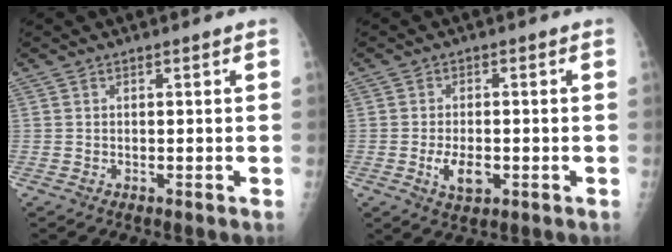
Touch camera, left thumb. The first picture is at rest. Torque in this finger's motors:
{"motor_torque": [-0.56, 0.70, 0.47, 0.19, 0.05]}